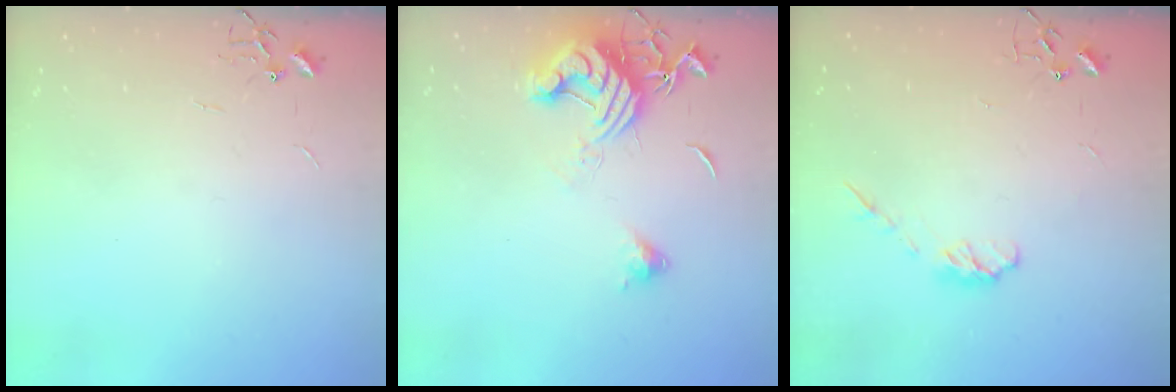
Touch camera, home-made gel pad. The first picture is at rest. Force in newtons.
{"total": 13.8, "press": 13.7, "slide": 1.7}
{"total": 5.8, "press": 5.8, "slide": 0.4}